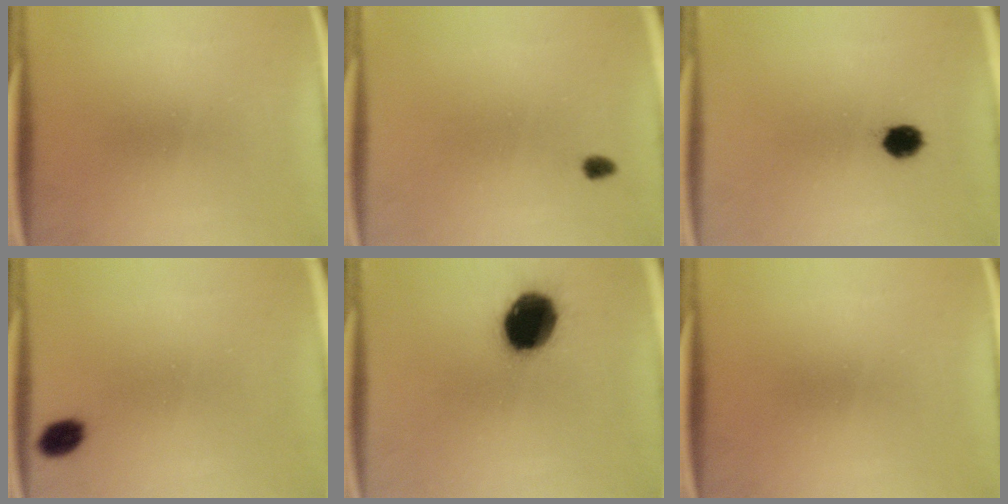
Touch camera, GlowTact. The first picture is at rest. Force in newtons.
{"total": 1.5}
{"total": 4.0}
{"total": 3.3}
{"total": 16.8}
{"total": 0.0}